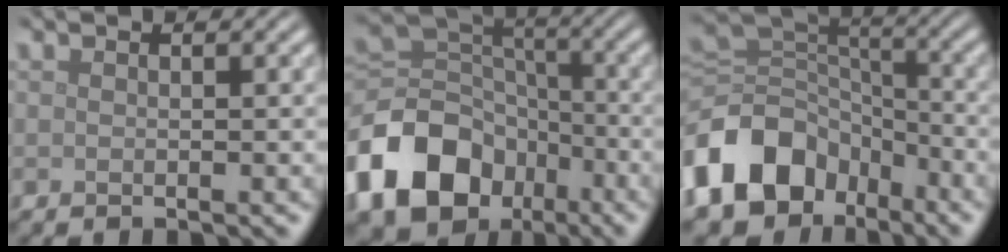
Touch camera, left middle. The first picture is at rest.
{"total": 13.0, "force": [-6.3, 9.3, 6.6], "torque": [-0.154, -0.007, -0.125]}
{"total": 12.4, "force": [-6.1, 9.1, 5.8], "torque": [-0.132, -0.008, -0.117]}